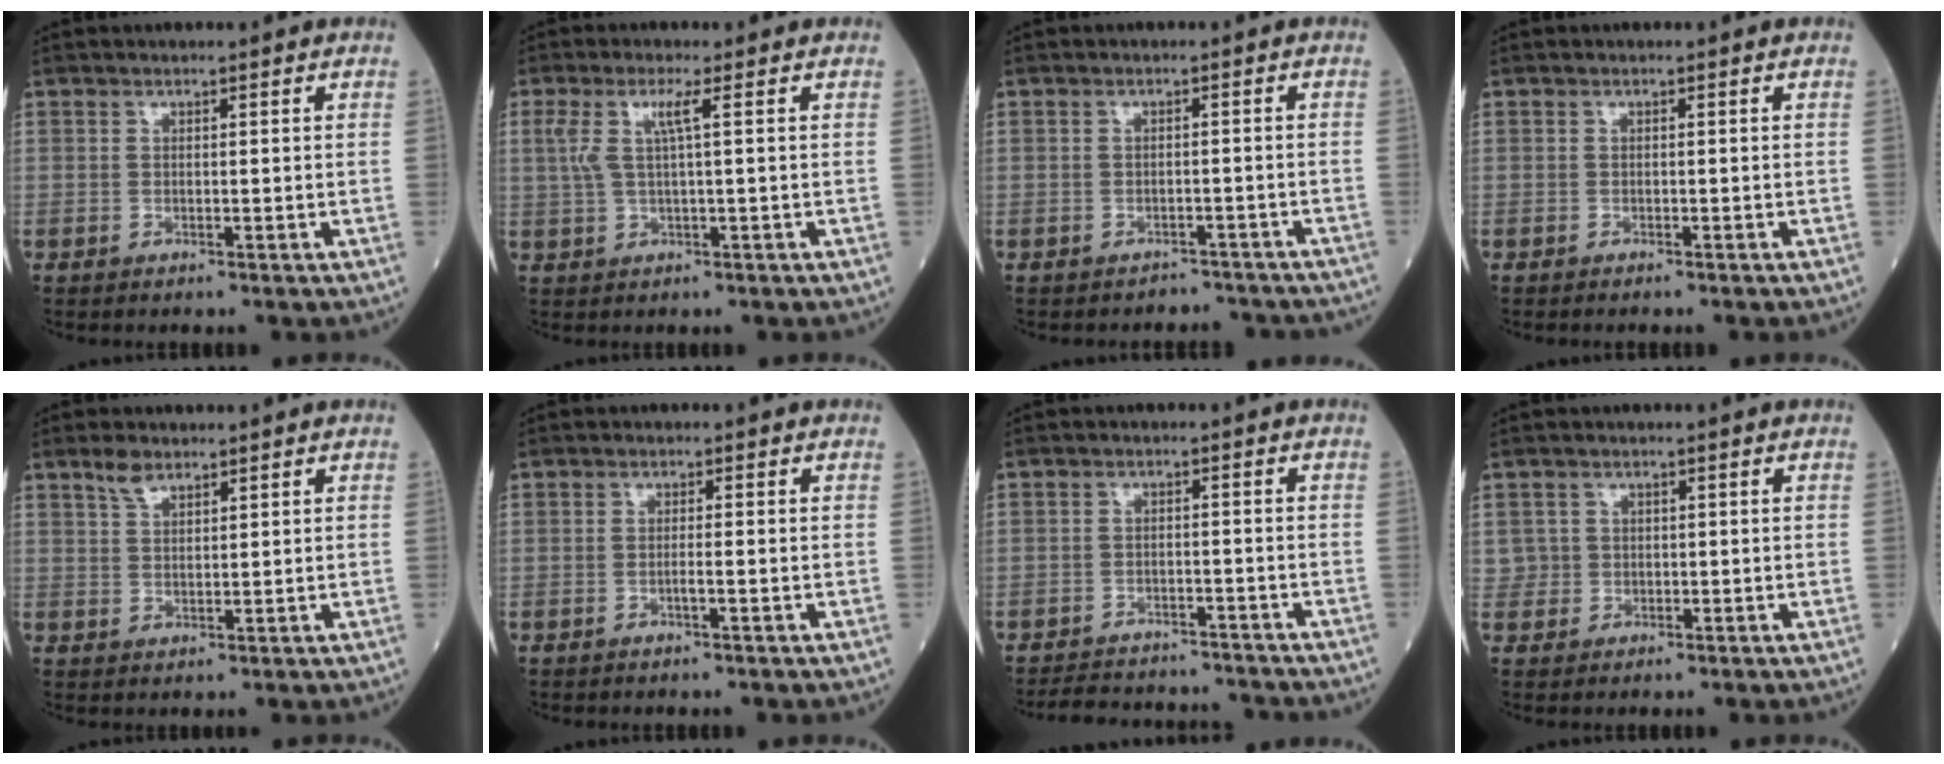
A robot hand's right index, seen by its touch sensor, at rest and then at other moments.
{"total": 3.9, "force": [1.2, 0.0, 3.7], "torque": [-0.085, 0.013, 0.027]}
{"total": 4.8, "force": [-4.4, 1.9, 0.1], "torque": [0.001, 0.007, -0.047]}
{"total": 0.8, "force": [-0.7, 0.0, 0.3], "torque": [-0.005, -0.001, -0.011]}
{"total": 2.8, "force": [2.2, 1.0, 1.4], "torque": [-0.031, 0.005, 0.045]}
{"total": 1.2, "force": [-0.4, -0.1, 1.1], "torque": [-0.021, 0.000, -0.009]}
{"total": 10.0, "force": [-9.4, 2.9, 1.7], "torque": [-0.025, 0.011, -0.125]}
{"total": 2.0, "force": [0.3, 2.0, -0.2], "torque": [0.018, 0.005, 0.002]}